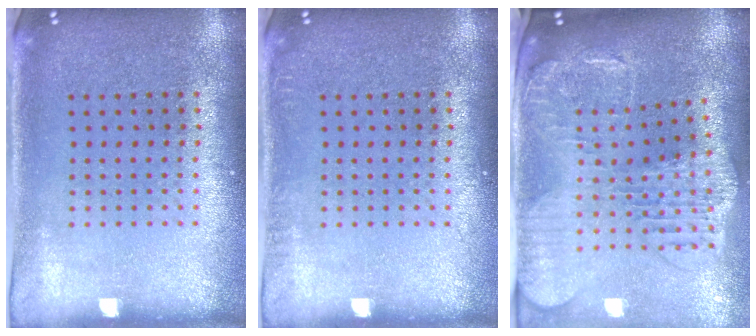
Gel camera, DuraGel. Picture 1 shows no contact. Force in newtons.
{"total": 0.5, "press": 0.5, "slide": 0.0}
{"total": 2.6, "press": 2.3, "slide": 1.4}